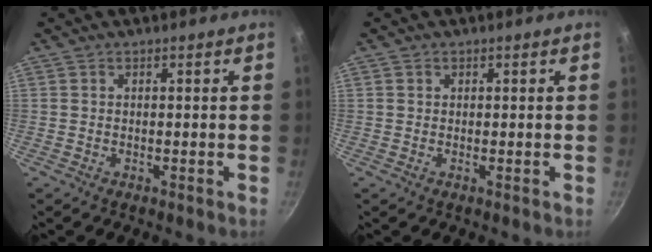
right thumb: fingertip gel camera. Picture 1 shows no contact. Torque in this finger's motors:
{"motor_torque": [-0.01, -0.35, -0.28, 0.09, -0.01]}